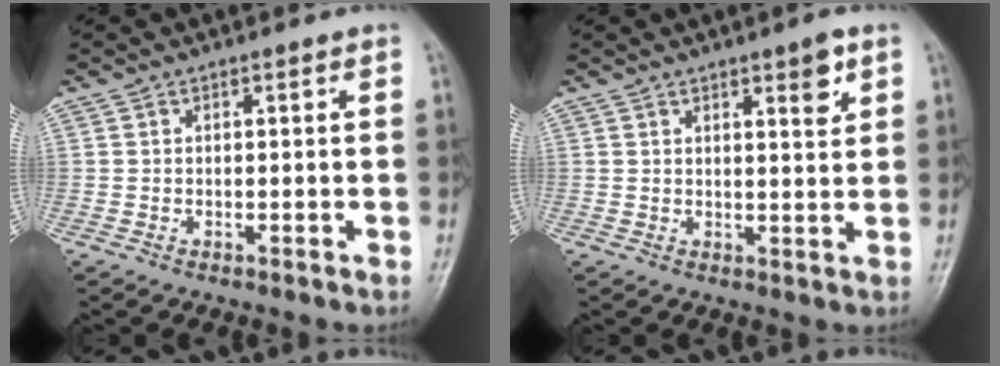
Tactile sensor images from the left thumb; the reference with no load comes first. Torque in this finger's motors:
{"motor_torque": [-0.02, 0.04, -0.14, -0.01, 0.07]}